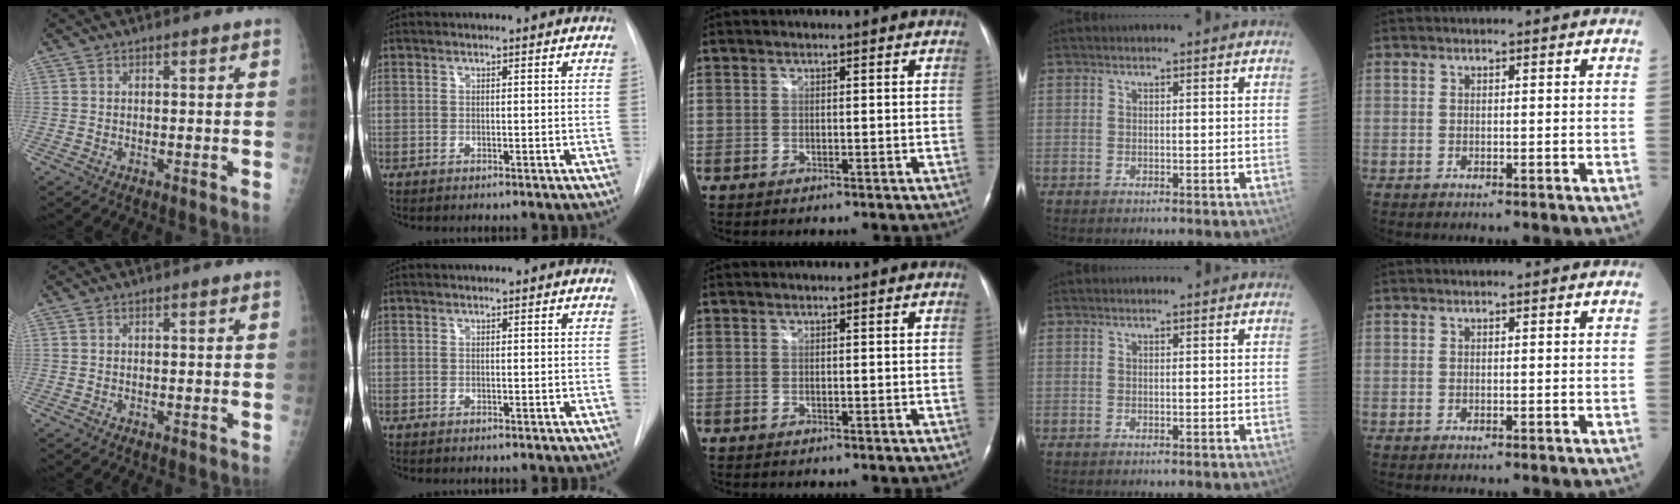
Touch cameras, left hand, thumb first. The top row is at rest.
{}